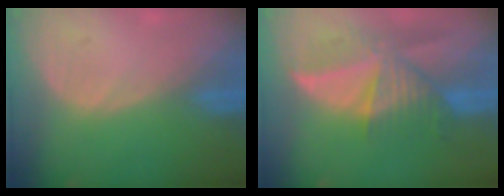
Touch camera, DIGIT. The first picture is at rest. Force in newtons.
{"total": 9.3, "press": 8.4, "slide": 4.0}